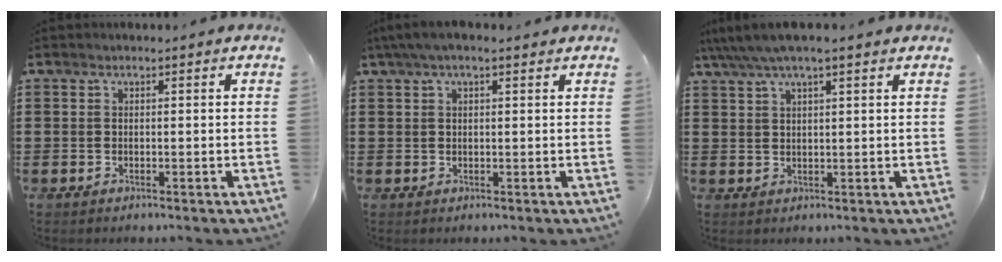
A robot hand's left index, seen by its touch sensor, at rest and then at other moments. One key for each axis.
{"total": 2.7, "fx": 1.5, "fy": 1.0, "fz": 2.1, "tx": -0.043, "ty": 0.006, "tz": 0.026}
{"total": 3.9, "fx": 2.8, "fy": 0.7, "fz": 2.5, "tx": -0.055, "ty": 0.001, "tz": 0.050}